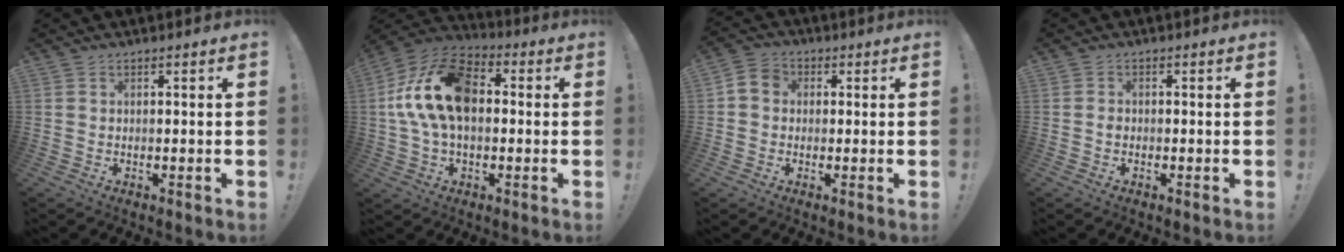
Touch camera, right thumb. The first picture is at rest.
{"total": 18.6, "force": [1.8, 11.8, 14.3], "torque": [-0.263, 0.014, 0.035]}
{"total": 5.1, "force": [-0.1, 4.5, 2.5], "torque": [-0.051, 0.015, 0.001]}
{"total": 1.1, "force": [-0.6, 0.7, 0.5], "torque": [-0.015, 0.007, -0.010]}